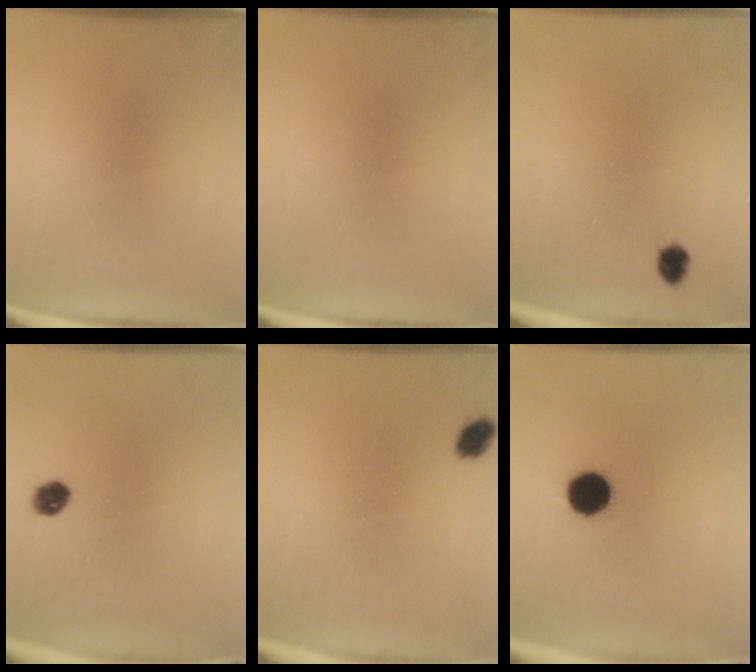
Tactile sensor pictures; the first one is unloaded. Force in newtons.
{"total": 0.0}
{"total": 2.1}
{"total": 3.3}
{"total": 2.8}
{"total": 9.9}